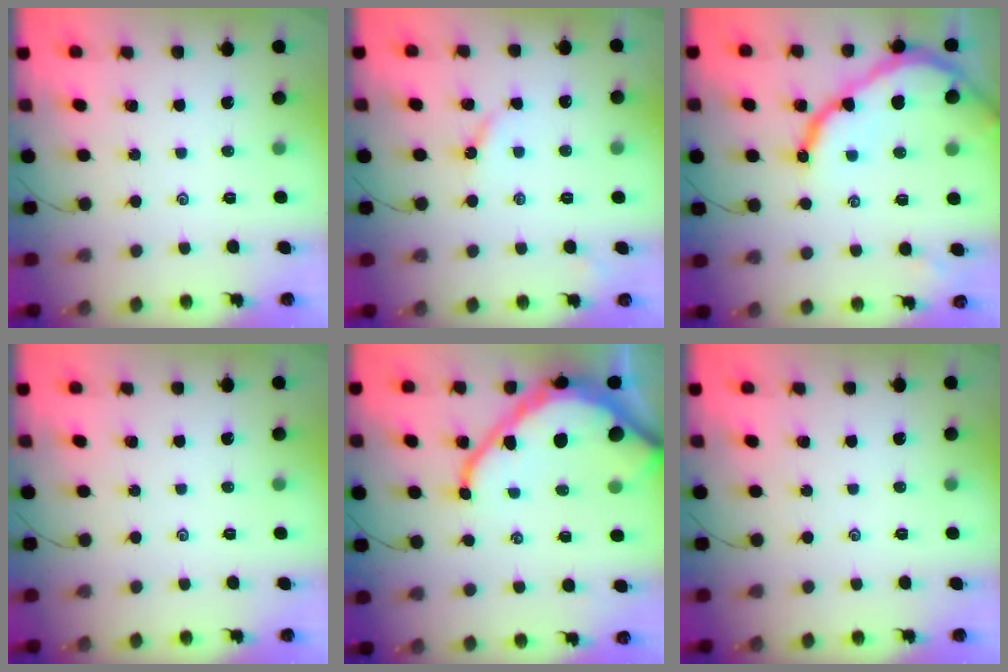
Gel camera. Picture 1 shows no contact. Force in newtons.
{"total": 3.7, "press": 3.7, "slide": 0.5}
{"total": 15.5, "press": 15.4, "slide": 1.4}
{"total": 0.0}
{"total": 19.5, "press": 19.4, "slide": 1.8}
{"total": 0.0}